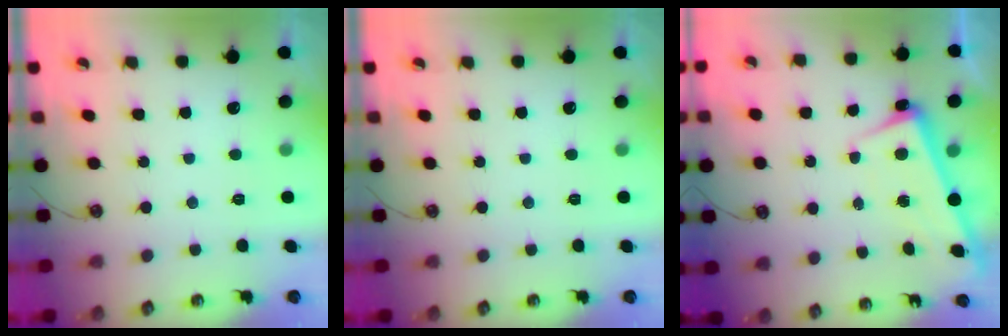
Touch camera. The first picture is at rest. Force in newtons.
{"total": 0.0}
{"total": 2.4, "press": 2.2, "slide": 0.9}